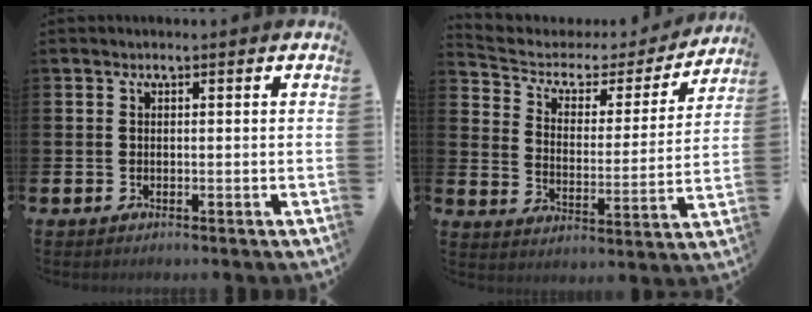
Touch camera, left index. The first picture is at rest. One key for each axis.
{"total": 4.9, "fx": 3.7, "fy": 2.8, "fz": 1.6, "tx": -0.058, "ty": -0.028, "tz": 0.053}